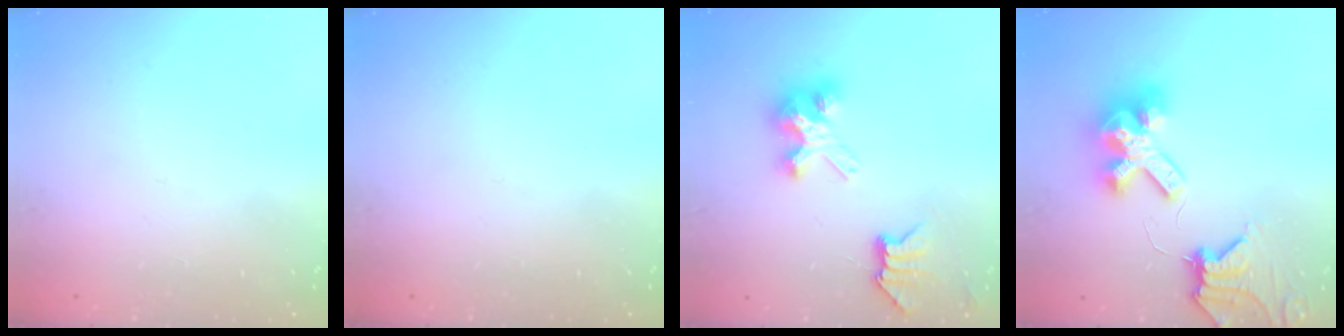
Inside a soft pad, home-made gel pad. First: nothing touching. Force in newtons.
{"total": 0.0}
{"total": 6.8, "press": 6.8, "slide": 0.2}
{"total": 13.4, "press": 13.3, "slide": 1.7}